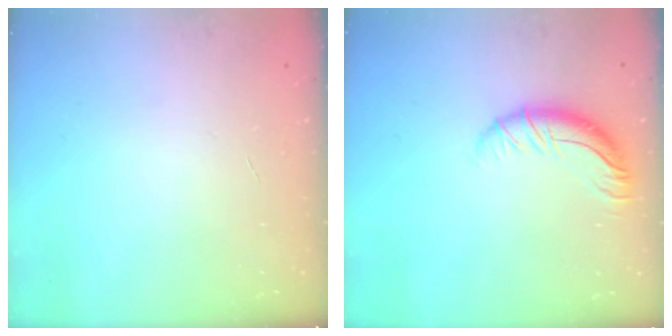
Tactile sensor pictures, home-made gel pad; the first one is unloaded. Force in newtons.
{"total": 10.3, "press": 10.3, "slide": 0.4}